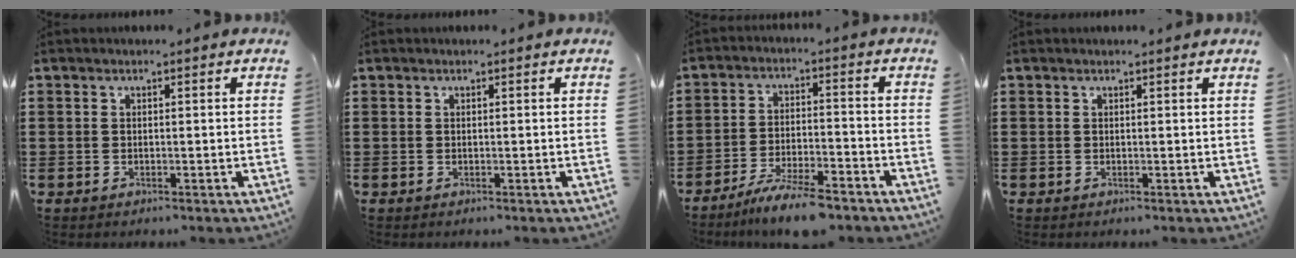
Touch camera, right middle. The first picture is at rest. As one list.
[{"total": 0.0}, {"total": 7.4, "force": [-6.3, 0.6, 3.8], "torque": [-0.074, -0.004, -0.117]}, {"total": 0.0}]